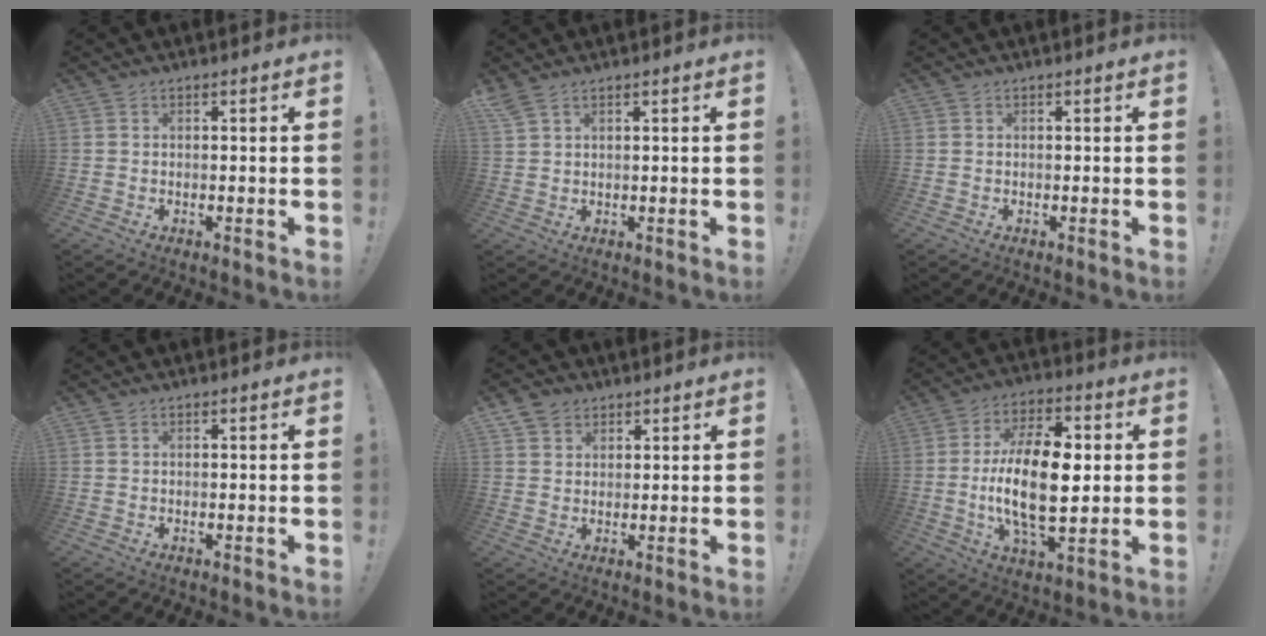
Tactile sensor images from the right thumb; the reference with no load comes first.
{"total": 2.8, "force": [2.2, 0.5, 1.7], "torque": [-0.041, -0.008, 0.044]}
{"total": 0.0}
{"total": 0.0}
{"total": 4.3, "force": [2.8, 3.1, 0.8], "torque": [-0.019, -0.009, 0.056]}
{"total": 19.9, "force": [-0.1, 9.8, 17.3], "torque": [-0.312, -0.002, -0.009]}